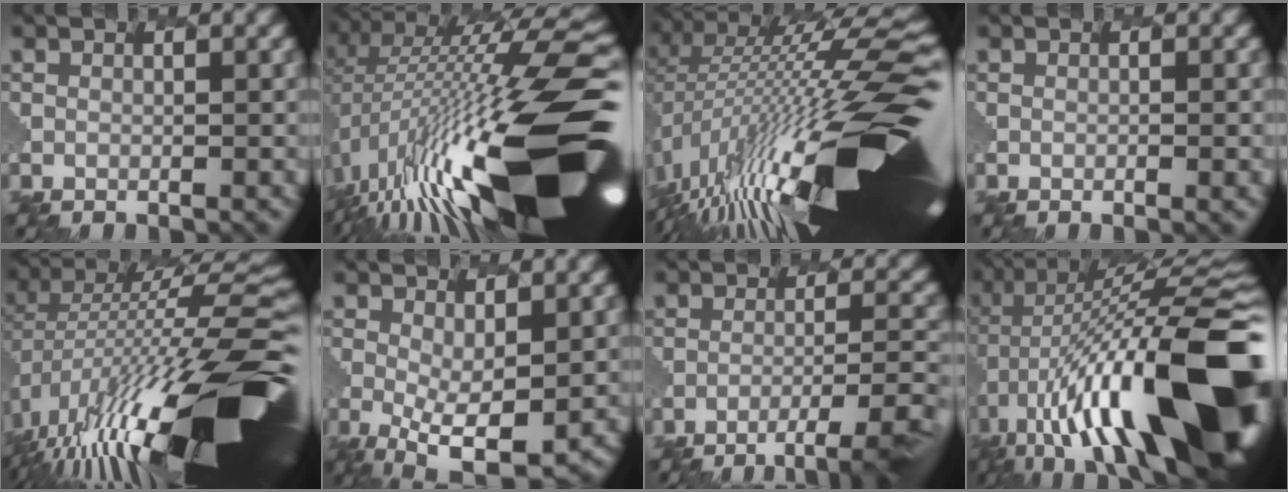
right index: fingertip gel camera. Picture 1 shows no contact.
{"total": 18.5, "force": [-4.2, 5.5, 17.1], "torque": [-0.297, -0.011, -0.070]}
{"total": 17.9, "force": [-2.7, 4.9, 17.0], "torque": [-0.282, -0.018, -0.046]}
{"total": 1.1, "force": [0.0, 0.3, 1.1], "torque": [-0.012, 0.005, -0.003]}
{"total": 16.7, "force": [-4.1, 5.2, 15.3], "torque": [-0.272, -0.008, -0.068]}
{"total": 5.6, "force": [-0.5, 2.1, 5.2], "torque": [-0.107, -0.036, 0.010]}
{"total": 4.9, "force": [-2.9, 0.6, 3.9], "torque": [-0.077, -0.005, -0.043]}
{"total": 18.1, "force": [-2.3, 6.2, 16.8], "torque": [-0.280, 0.011, -0.047]}